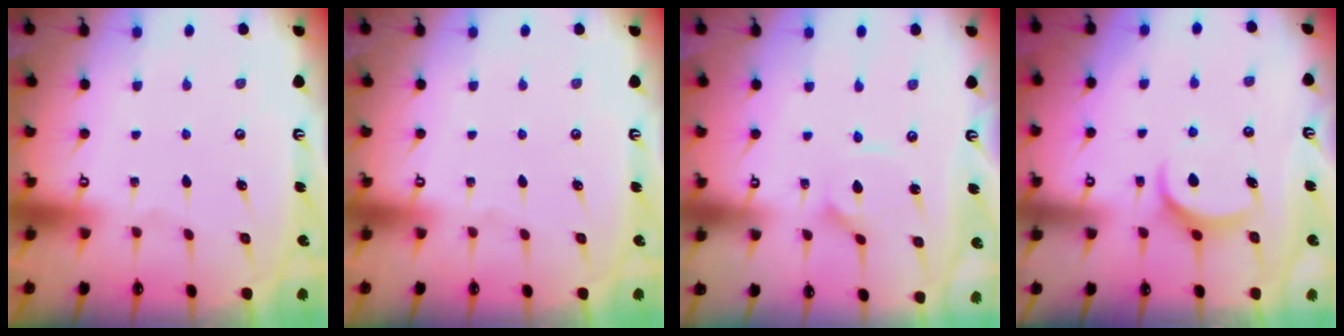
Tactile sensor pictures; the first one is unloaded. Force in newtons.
{"total": 0.0}
{"total": 2.3, "press": 2.3, "slide": 0.1}
{"total": 8.0, "press": 7.9, "slide": 0.9}